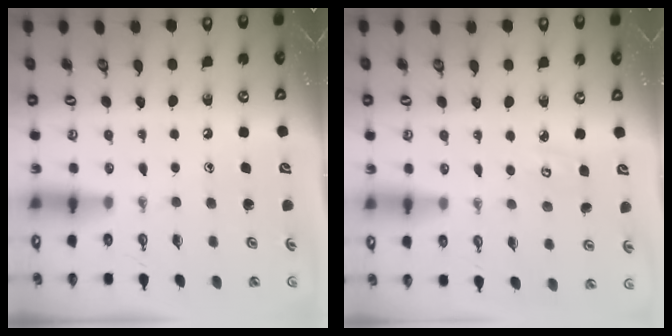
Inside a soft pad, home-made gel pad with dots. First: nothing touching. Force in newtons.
{"total": 4.3, "press": 4.3, "slide": 0.4}